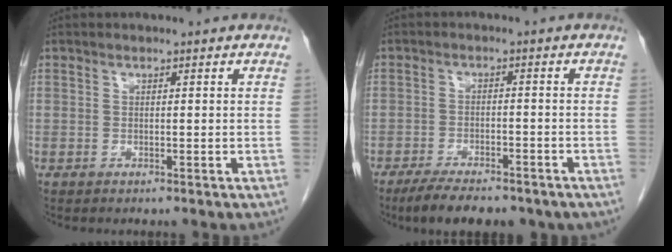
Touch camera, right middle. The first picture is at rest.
{"total": 10.2, "force": [-7.9, 3.4, 5.5], "torque": [-0.076, -0.006, -0.110]}